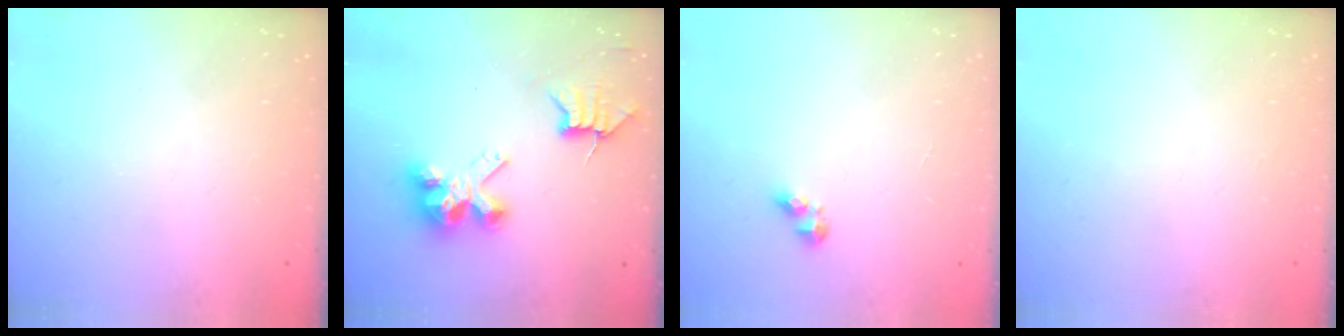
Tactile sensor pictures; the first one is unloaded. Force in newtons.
{"total": 8.0, "press": 8.0, "slide": 0.5}
{"total": 4.8, "press": 4.7, "slide": 0.4}
{"total": 0.0}